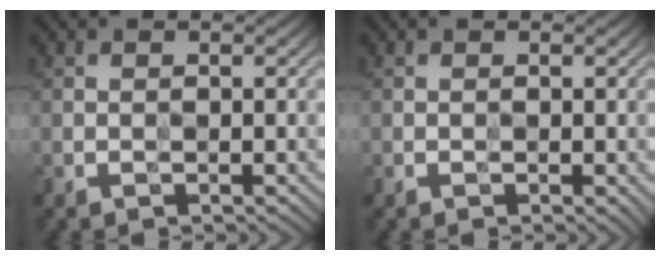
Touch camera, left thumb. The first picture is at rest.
{"total": 1.5, "force": [-0.3, 0.8, 1.3], "torque": [-0.011, -0.003, -0.001]}